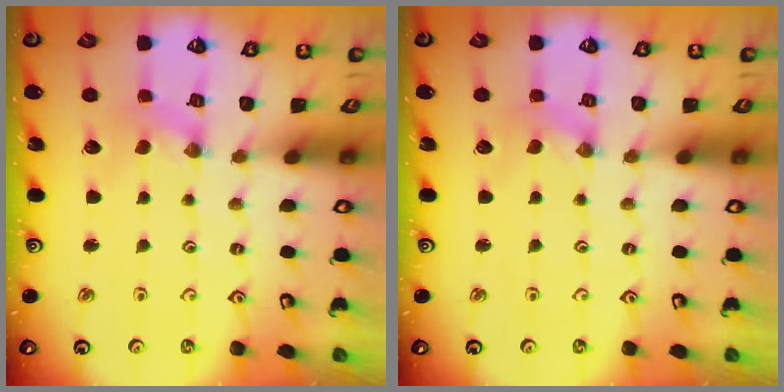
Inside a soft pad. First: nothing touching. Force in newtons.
{"total": 0.0}